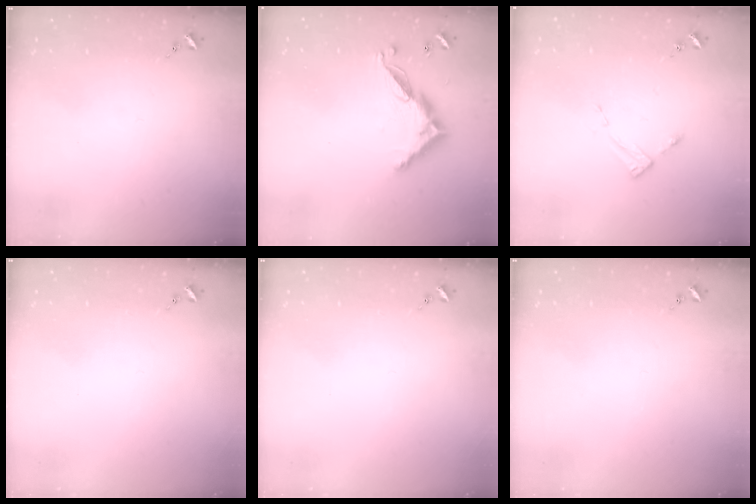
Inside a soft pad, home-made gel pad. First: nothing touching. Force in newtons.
{"total": 11.6, "press": 11.6, "slide": 0.3}
{"total": 2.7, "press": 2.7, "slide": 0.4}
{"total": 0.0}
{"total": 0.0}
{"total": 0.0}